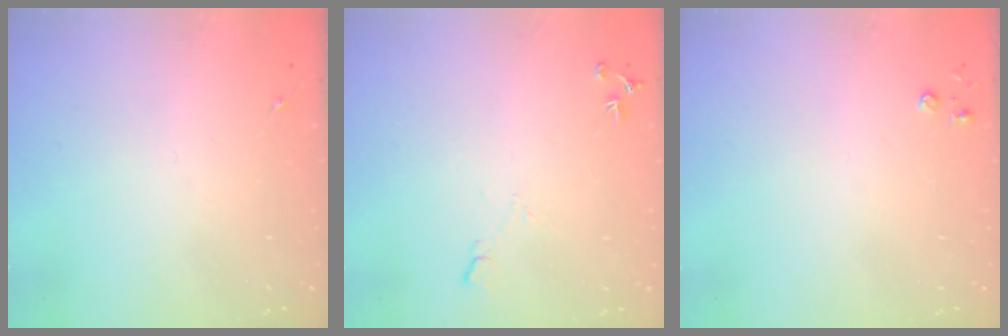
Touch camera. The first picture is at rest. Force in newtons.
{"total": 6.1, "press": 6.0, "slide": 1.0}
{"total": 2.8, "press": 2.8, "slide": 0.3}